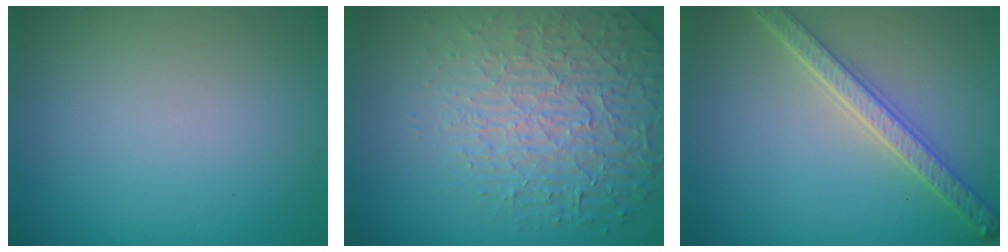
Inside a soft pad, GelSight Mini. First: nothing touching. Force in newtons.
{"total": 7.2, "press": 5.2, "slide": 4.9}
{"total": 4.2, "press": 3.6, "slide": 2.2}